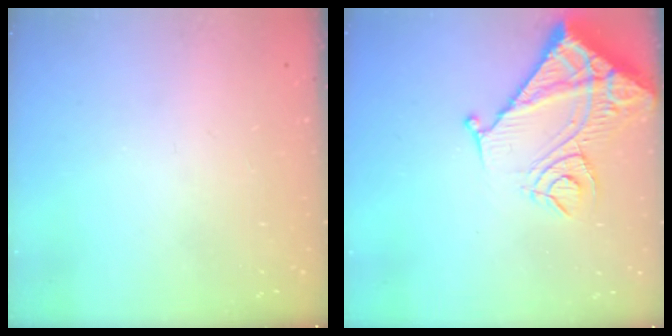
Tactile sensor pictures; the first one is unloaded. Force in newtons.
{"total": 16.5, "press": 16.4, "slide": 2.0}